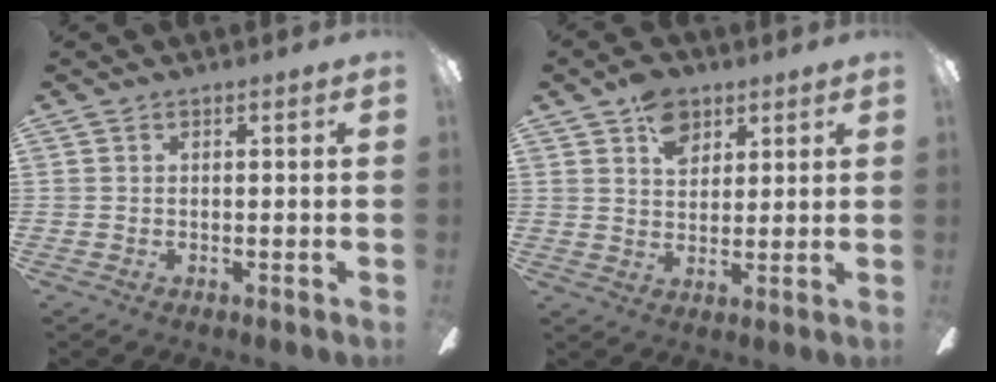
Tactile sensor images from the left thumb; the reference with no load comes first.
{"total": 7.9, "force": [4.5, 5.2, 3.8], "torque": [-0.058, -0.005, 0.082]}